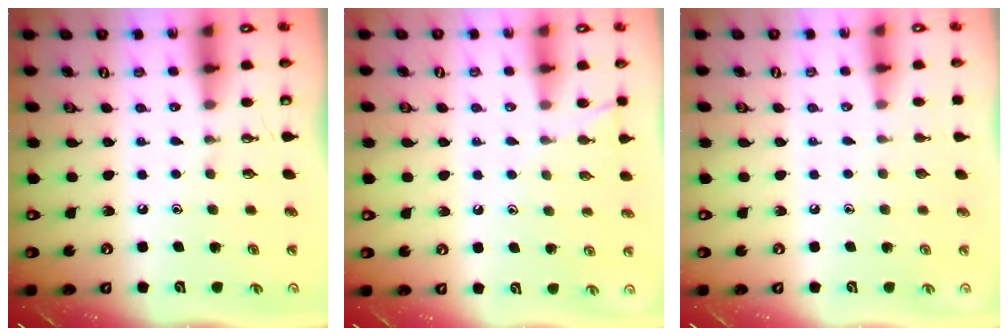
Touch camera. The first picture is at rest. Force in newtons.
{"total": 5.9, "press": 5.9, "slide": 0.6}
{"total": 0.0}